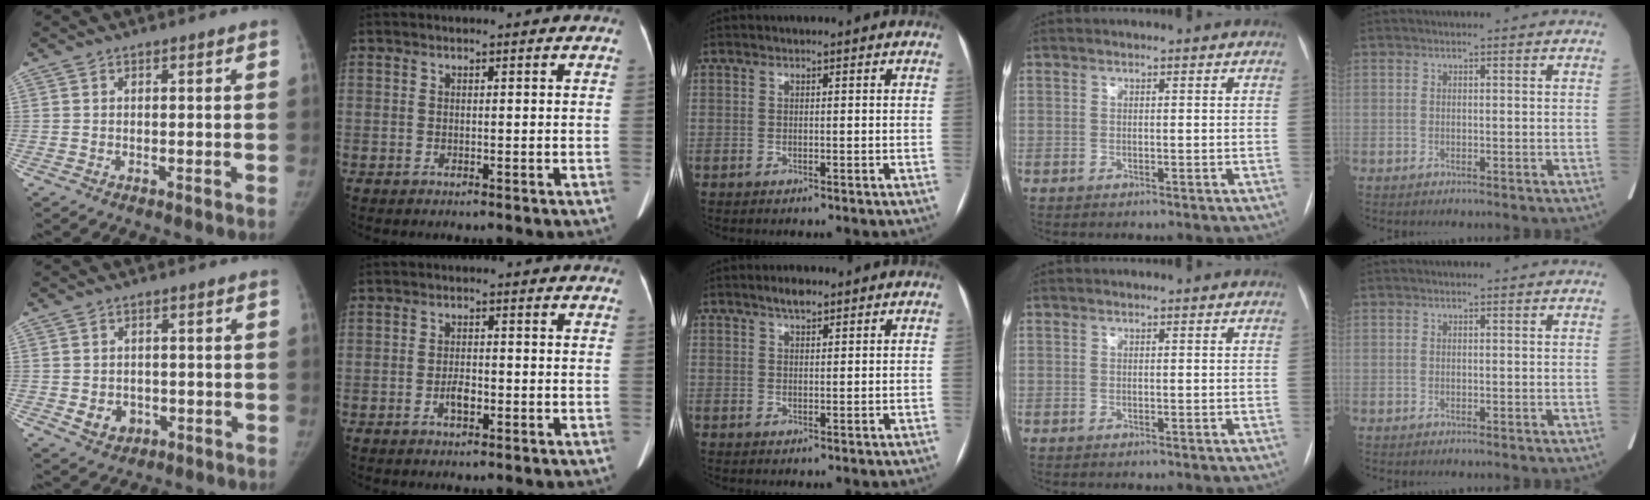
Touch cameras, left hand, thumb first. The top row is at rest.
{"thumb": {"total": 4.4, "force": [-1.1, 3.7, 2.1], "torque": [-0.015, 0.007, -0.004]}, "index": {"total": 2.5, "force": [-1.3, 0.8, 2.0], "torque": [-0.036, 0.003, -0.022]}, "middle": {"total": 2.5, "force": [1.9, 0.7, 1.4], "torque": [-0.026, 0.006, 0.032]}}